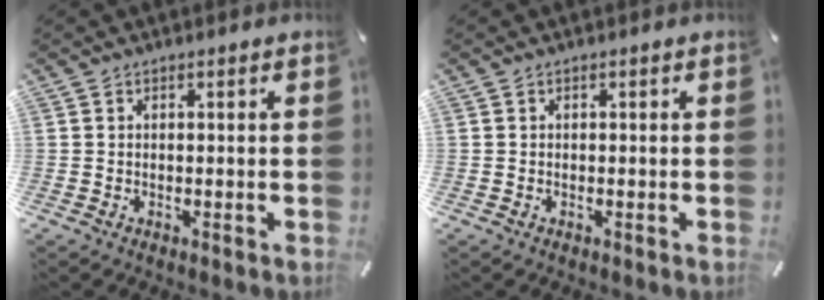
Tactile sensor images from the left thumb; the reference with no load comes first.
{"total": 0.0}